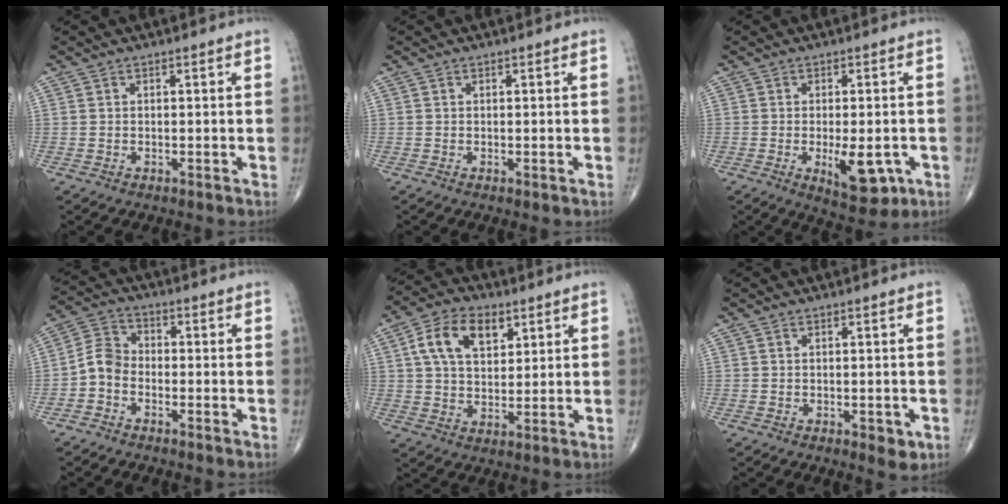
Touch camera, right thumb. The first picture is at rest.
{"total": 0.5, "force": [-0.1, 0.2, 0.5], "torque": [-0.011, -0.004, -0.001]}
{"total": 9.0, "force": [-2.6, 3.9, 7.7], "torque": [-0.096, -0.013, -0.027]}
{"total": 5.1, "force": [-2.0, 3.8, 2.7], "torque": [-0.042, 0.022, -0.055]}
{"total": 11.3, "force": [4.4, 7.0, 7.8], "torque": [-0.122, -0.005, 0.077]}
{"total": 2.9, "force": [-0.8, 1.4, 2.4], "torque": [-0.020, -0.004, -0.006]}